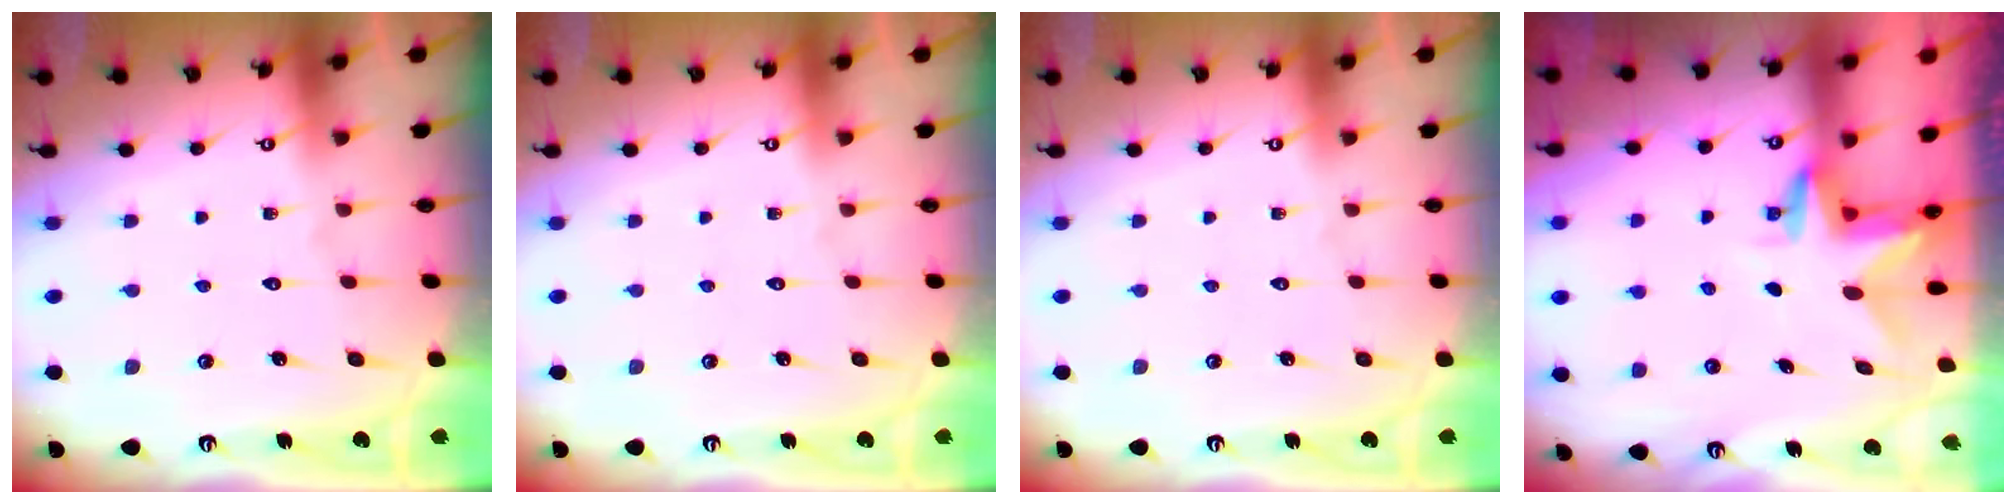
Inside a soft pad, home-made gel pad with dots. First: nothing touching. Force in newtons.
{"total": 0.0}
{"total": 0.0}
{"total": 2.9, "press": 2.9, "slide": 0.2}